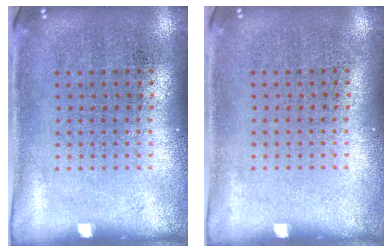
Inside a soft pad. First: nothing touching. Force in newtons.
{"total": 0.0}